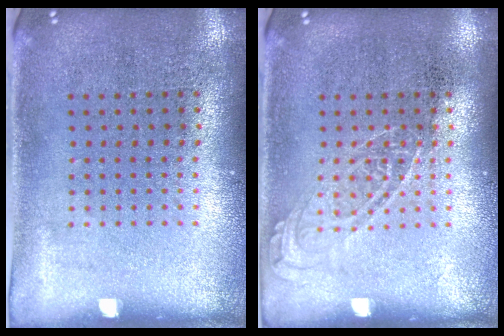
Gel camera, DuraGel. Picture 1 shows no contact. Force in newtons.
{"total": 1.6, "press": 1.5, "slide": 0.3}